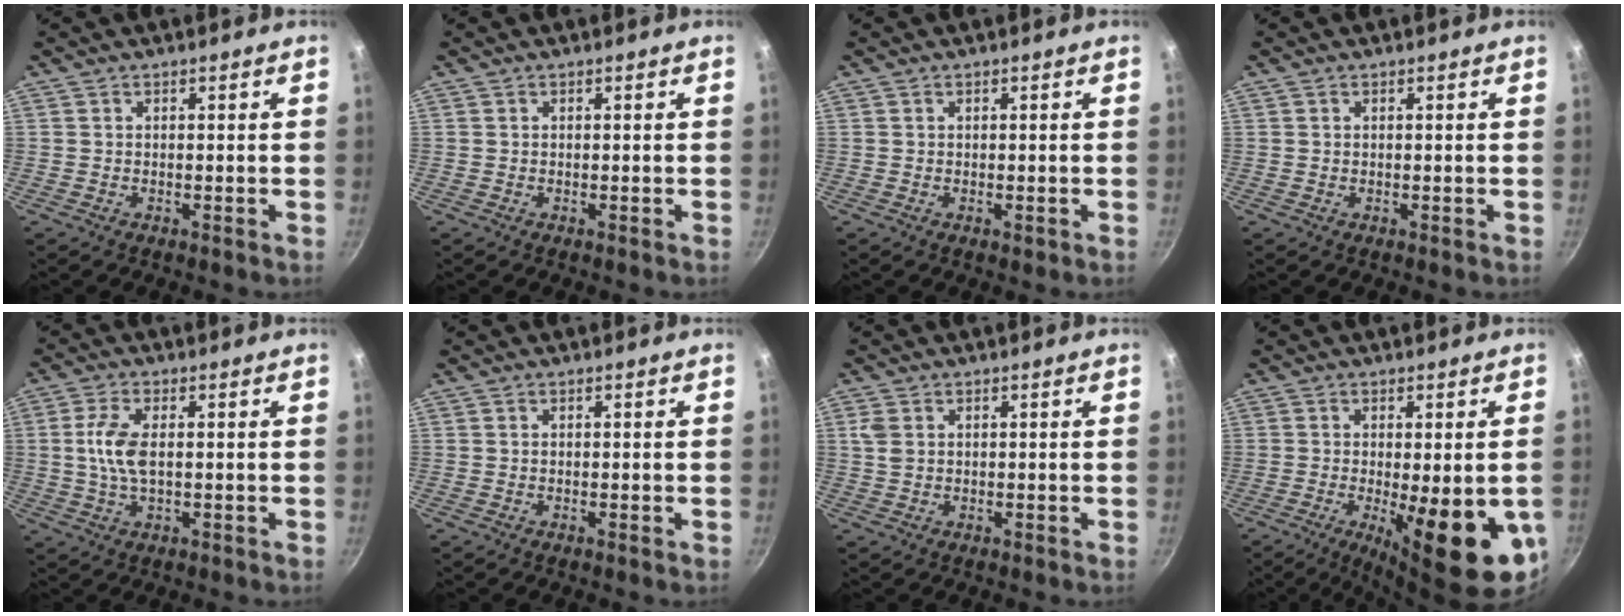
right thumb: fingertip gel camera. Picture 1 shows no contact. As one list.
[{"total": 0.0}, {"total": 0.7, "force": [0.0, 0.4, 0.6], "torque": [-0.006, 0.000, 0.001]}, {"total": 0.0}, {"total": 6.8, "force": [0.5, 3.1, 6.0], "torque": [-0.130, 0.004, 0.007]}, {"total": 0.0}, {"total": 2.7, "force": [0.8, 1.9, 1.7], "torque": [-0.034, 0.003, 0.016]}, {"total": 17.5, "force": [-4.4, 5.3, 16.1], "torque": [-0.196, -0.014, -0.046]}]